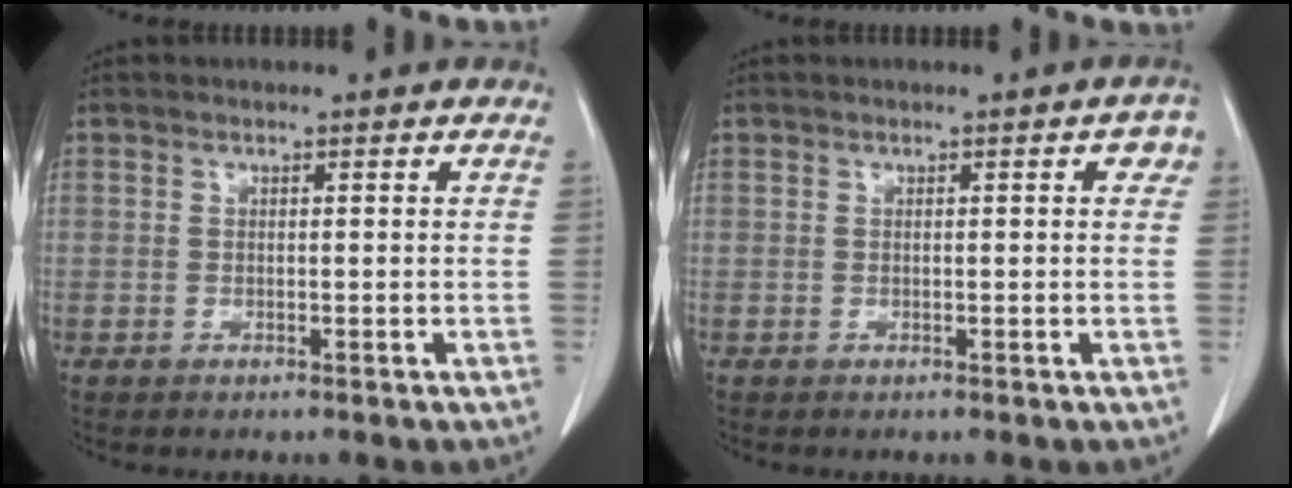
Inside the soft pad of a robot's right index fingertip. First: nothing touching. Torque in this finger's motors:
{"motor_torque": [0.27, -0.12, 0.12, 0.00]}